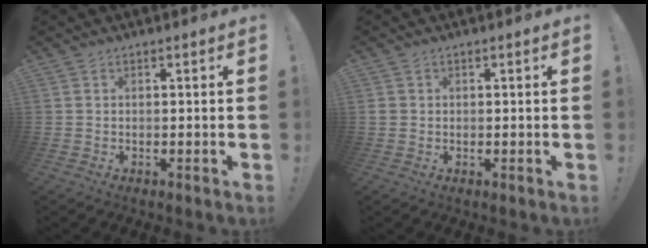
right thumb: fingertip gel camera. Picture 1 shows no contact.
{"total": 1.2, "force": [0.3, 1.1, 0.4], "torque": [-0.007, 0.003, 0.007]}